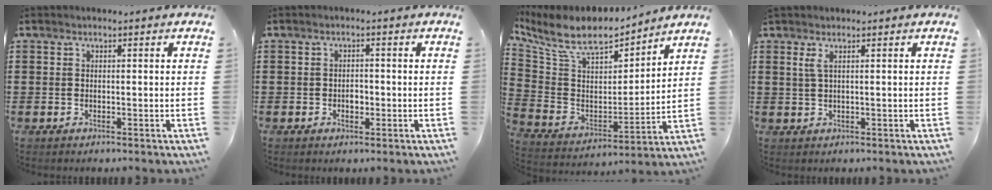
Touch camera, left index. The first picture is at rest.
{"total": 1.6, "force": [-0.3, 1.0, 1.2], "torque": [-0.025, 0.003, -0.006]}
{"total": 9.0, "force": [7.5, 3.2, 4.0], "torque": [-0.118, -0.046, 0.129]}
{"total": 1.5, "force": [0.6, 0.1, 1.4], "torque": [-0.038, -0.003, 0.008]}